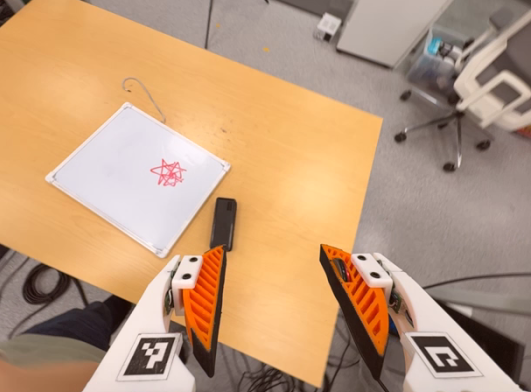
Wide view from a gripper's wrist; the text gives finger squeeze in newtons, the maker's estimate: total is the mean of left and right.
{"total": 0.0}